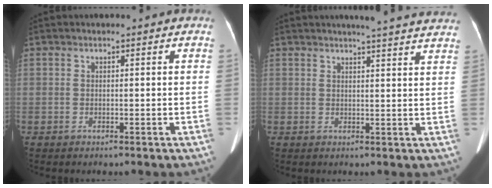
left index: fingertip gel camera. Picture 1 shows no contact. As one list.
[{"total": 13.4, "force": [12.5, 0.6, 5.0], "torque": [-0.059, -0.010, 0.134]}]